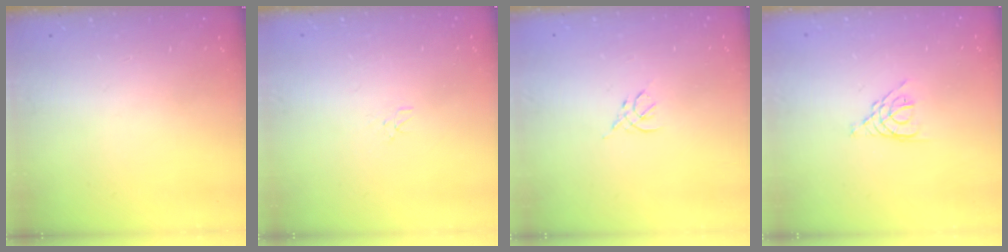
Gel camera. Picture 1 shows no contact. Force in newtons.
{"total": 3.4, "press": 3.4, "slide": 0.2}
{"total": 3.0, "press": 3.0, "slide": 0.7}
{"total": 3.3, "press": 3.2, "slide": 0.5}